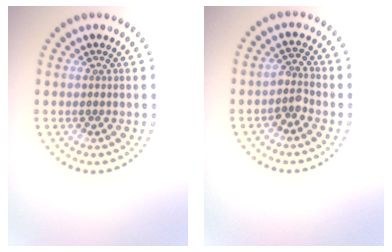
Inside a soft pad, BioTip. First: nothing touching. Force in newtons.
{"total": 1.8, "press": 1.4, "slide": 1.2}